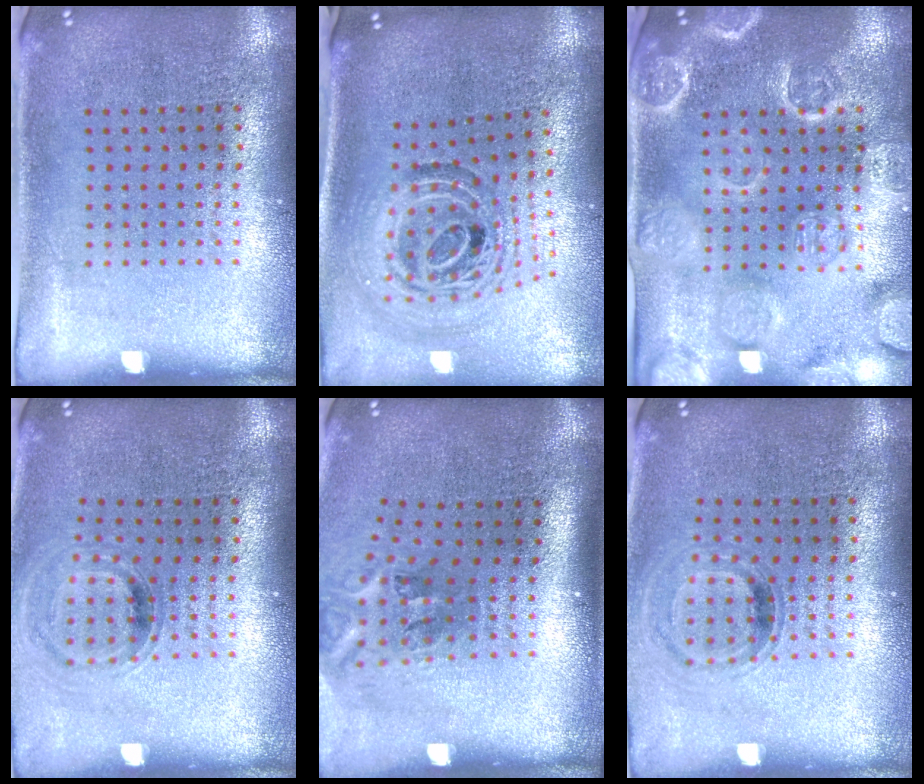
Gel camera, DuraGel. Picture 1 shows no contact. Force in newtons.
{"total": 1.6, "press": 1.3, "slide": 0.9}
{"total": 3.8, "press": 3.6, "slide": 1.1}
{"total": 0.8, "press": 0.8, "slide": 0.2}
{"total": 2.3, "press": 1.4, "slide": 1.9}
{"total": 0.8, "press": 0.8, "slide": 0.2}